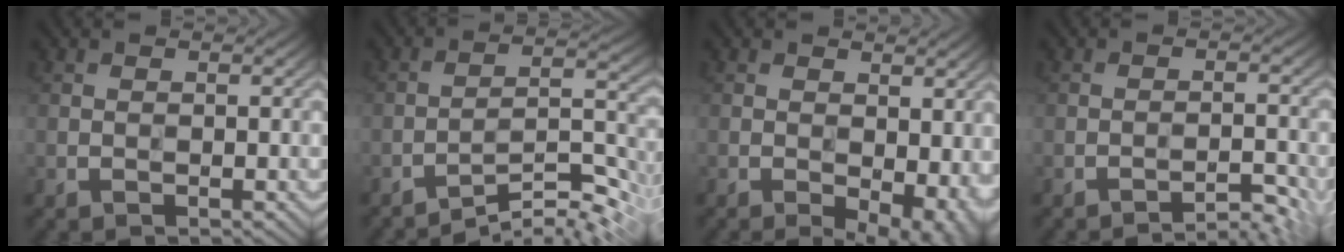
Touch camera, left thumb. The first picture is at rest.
{"total": 8.2, "force": [-6.3, 1.1, 5.0], "torque": [-0.080, 0.012, -0.108]}
{"total": 6.3, "force": [-1.4, 3.4, 5.1], "torque": [-0.068, -0.012, -0.014]}
{"total": 3.6, "force": [-3.1, 0.3, 1.9], "torque": [-0.027, 0.014, -0.048]}